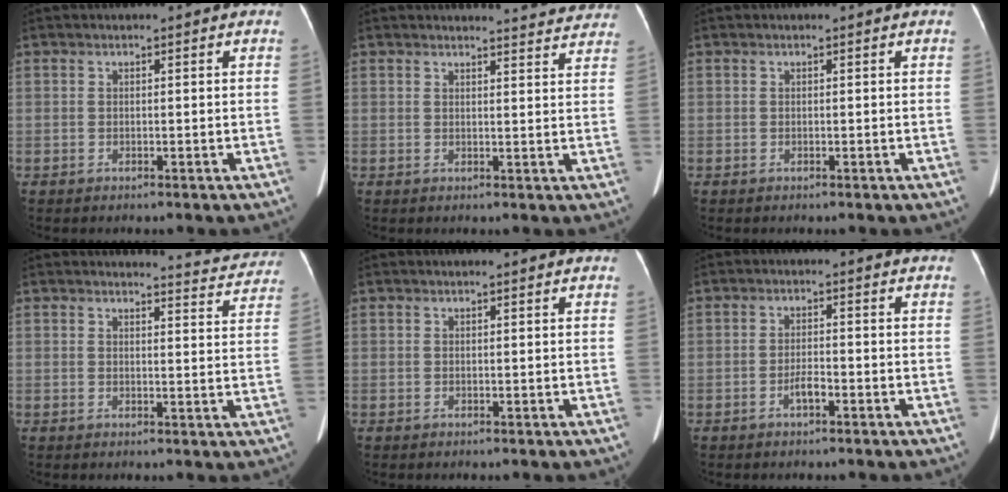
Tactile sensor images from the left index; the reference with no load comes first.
{"total": 9.3, "force": [9.2, 1.0, 1.2], "torque": [0.003, -0.013, 0.083]}
{"total": 0.0}
{"total": 6.4, "force": [6.4, 0.5, -0.2], "torque": [0.003, -0.022, 0.059]}
{"total": 1.1, "force": [0.9, 0.0, 0.5], "torque": [-0.008, 0.012, 0.016]}
{"total": 2.2, "force": [-1.3, 0.5, 1.7], "torque": [-0.031, 0.001, -0.023]}